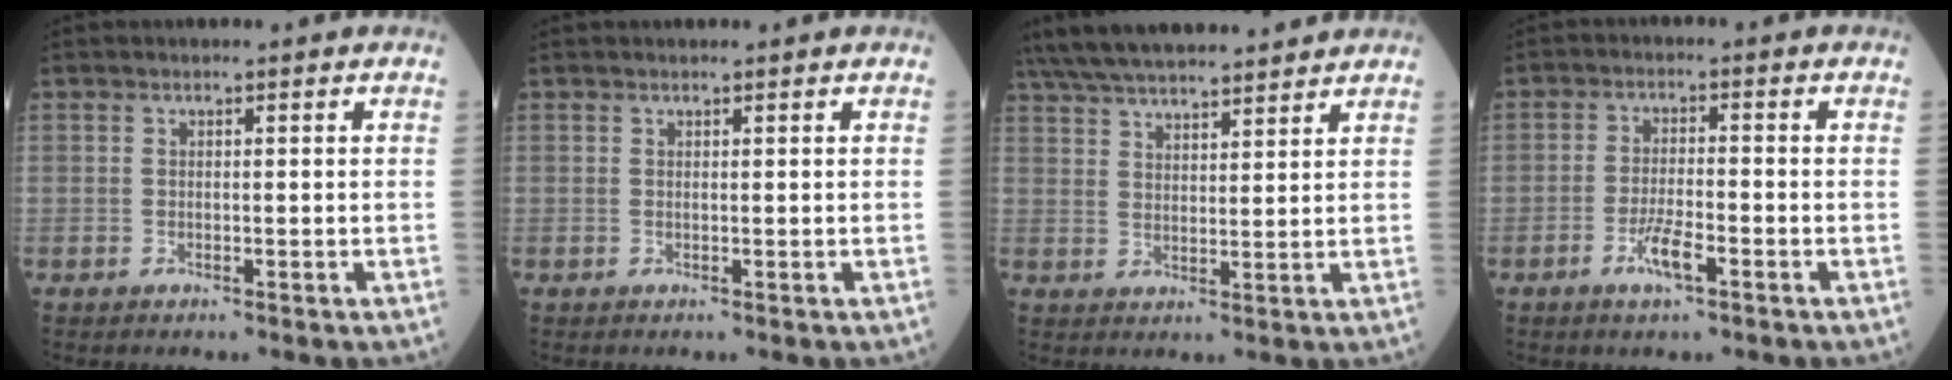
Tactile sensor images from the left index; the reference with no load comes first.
{"total": 1.3, "force": [1.2, 0.2, 0.4], "torque": [-0.009, 0.014, 0.018]}
{"total": 18.8, "force": [16.9, 3.7, 7.5], "torque": [-0.144, 0.048, 0.267]}
{"total": 4.3, "force": [-2.3, 0.7, 3.5], "torque": [-0.074, -0.001, -0.040]}